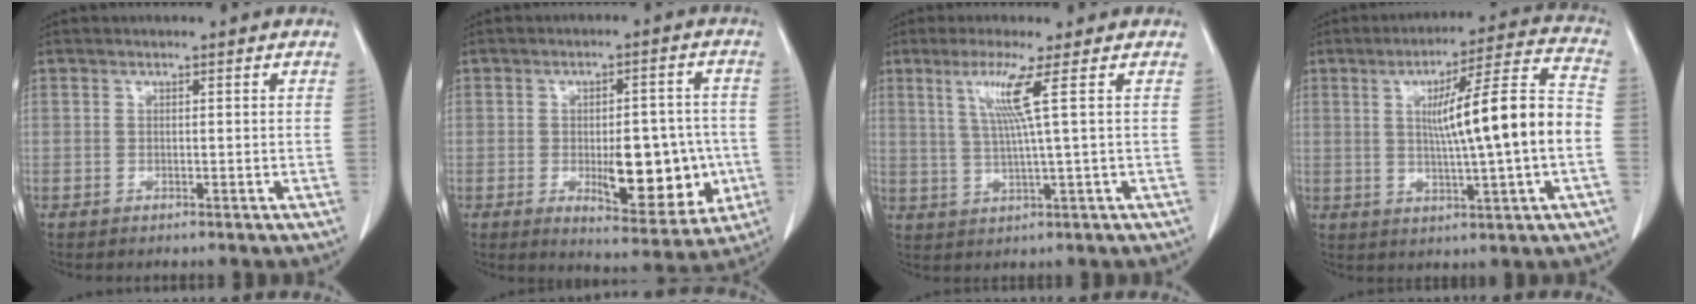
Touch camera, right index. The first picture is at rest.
{"total": 12.8, "force": [-2.6, 4.9, 11.5], "torque": [-0.144, 0.003, -0.023]}
{"total": 5.9, "force": [2.1, -1.6, 5.2], "torque": [-0.107, -0.004, 0.048]}
{"total": 15.1, "force": [-0.2, 0.0, 15.1], "torque": [-0.231, 0.016, -0.004]}